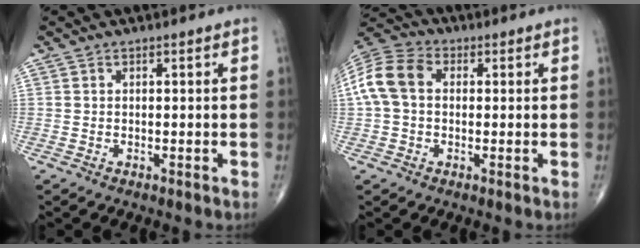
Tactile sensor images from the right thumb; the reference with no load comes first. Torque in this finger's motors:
{"motor_torque": [-0.60, 0.79, 0.15, -0.15, 0.13]}